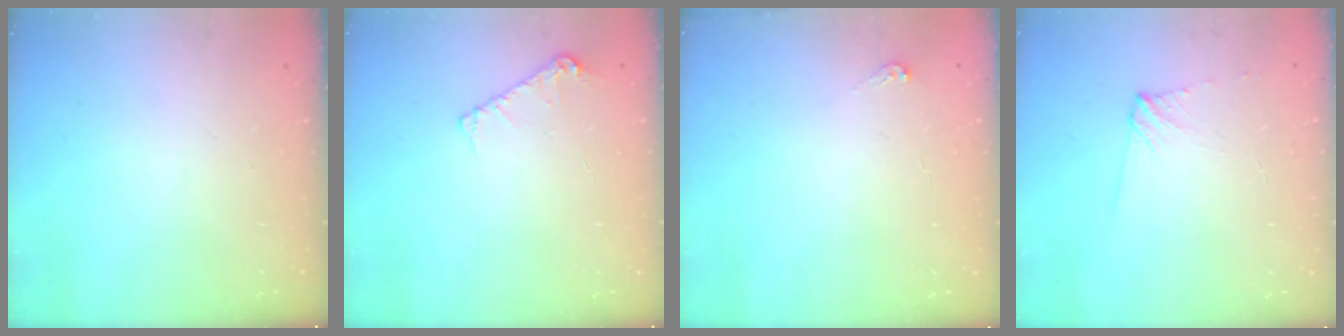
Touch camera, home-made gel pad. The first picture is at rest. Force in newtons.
{"total": 6.8, "press": 6.7, "slide": 1.0}
{"total": 3.4, "press": 3.4, "slide": 0.3}
{"total": 4.6, "press": 4.5, "slide": 0.6}